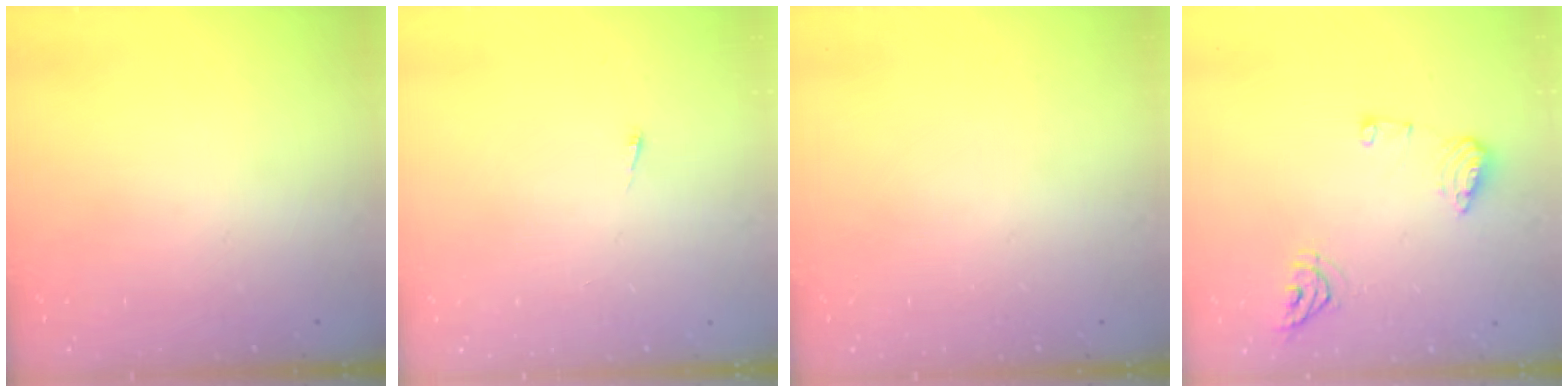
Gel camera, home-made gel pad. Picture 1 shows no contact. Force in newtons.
{"total": 2.6, "press": 2.5, "slide": 0.3}
{"total": 0.0}
{"total": 8.6, "press": 8.5, "slide": 0.1}